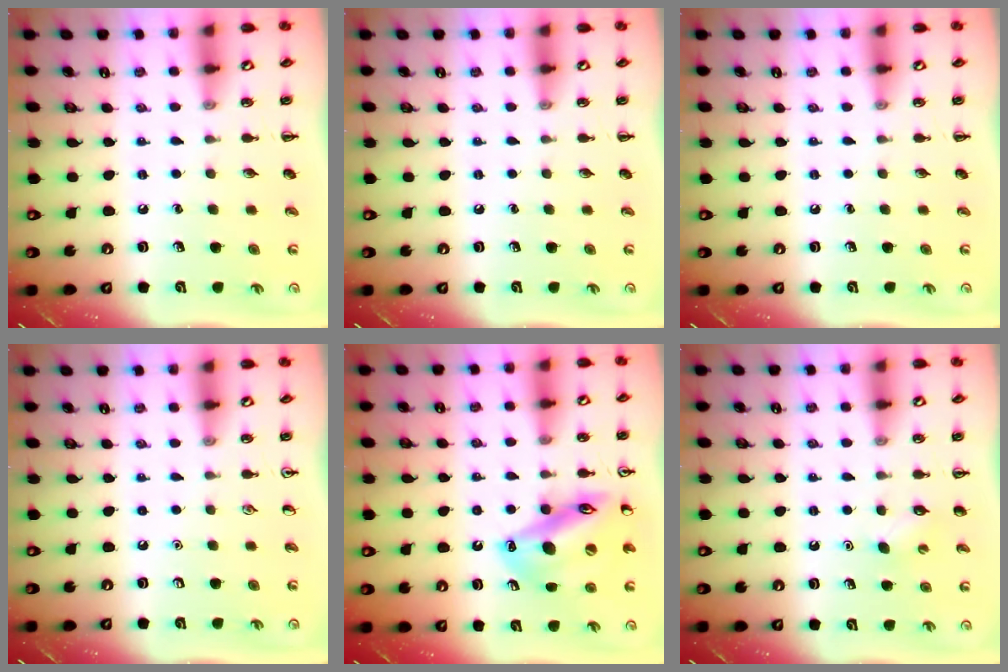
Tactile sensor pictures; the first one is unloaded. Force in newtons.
{"total": 0.0}
{"total": 0.0}
{"total": 0.0}
{"total": 16.5, "press": 16.2, "slide": 3.0}
{"total": 2.8, "press": 2.7, "slide": 0.8}